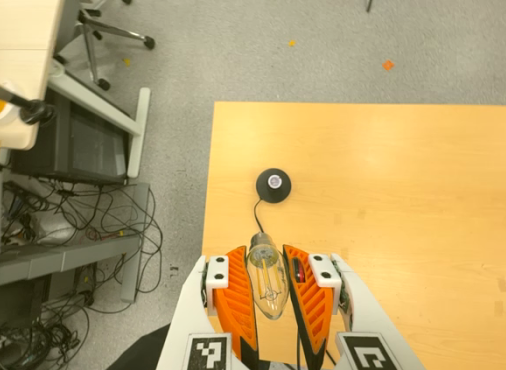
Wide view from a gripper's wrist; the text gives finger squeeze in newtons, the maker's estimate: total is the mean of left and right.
{"total": 19.7, "left": 21.1, "right": 18.2}